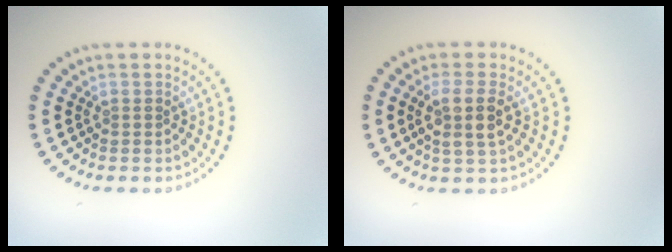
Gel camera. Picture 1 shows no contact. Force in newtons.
{"total": 2.9, "press": 2.6, "slide": 1.3}